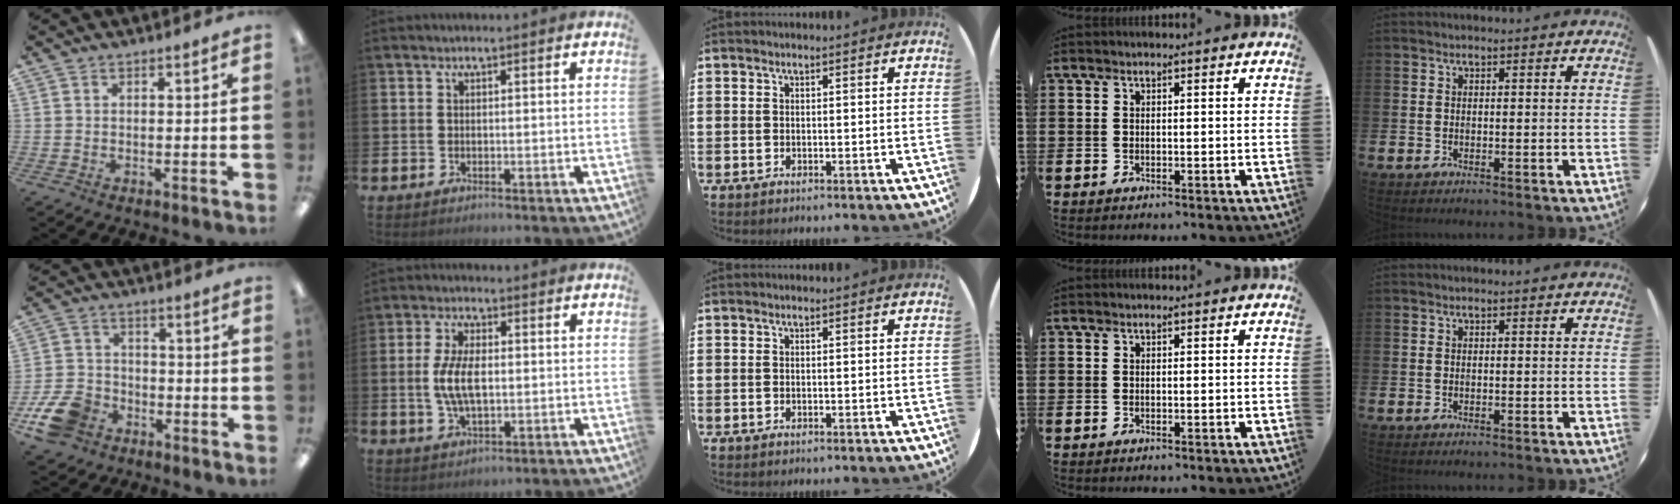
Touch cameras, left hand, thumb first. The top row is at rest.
{"thumb": {"total": 11.2, "force": [-6.3, 7.7, 5.1], "torque": [-0.116, 0.043, -0.116]}, "index": {"total": 6.5, "force": [0.2, 3.0, 5.7], "torque": [-0.118, 0.005, -0.001]}}